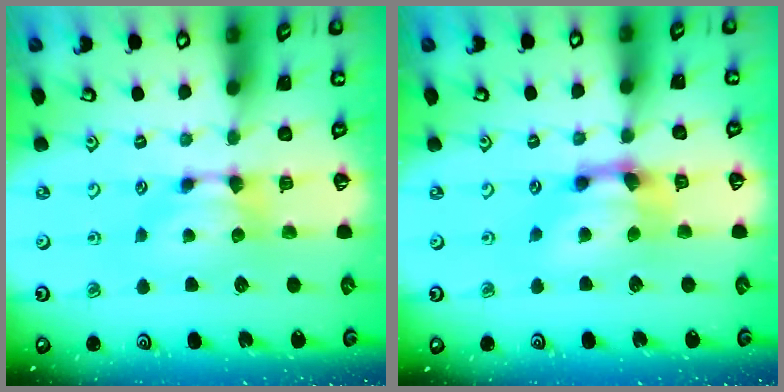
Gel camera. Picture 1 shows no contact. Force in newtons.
{"total": 3.2, "press": 2.6, "slide": 1.8}